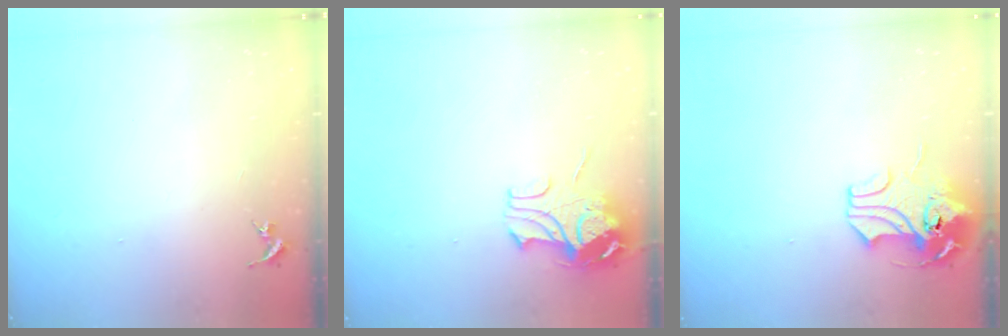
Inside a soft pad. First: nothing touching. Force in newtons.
{"total": 9.6, "press": 9.6, "slide": 1.1}
{"total": 12.2, "press": 12.1, "slide": 1.7}